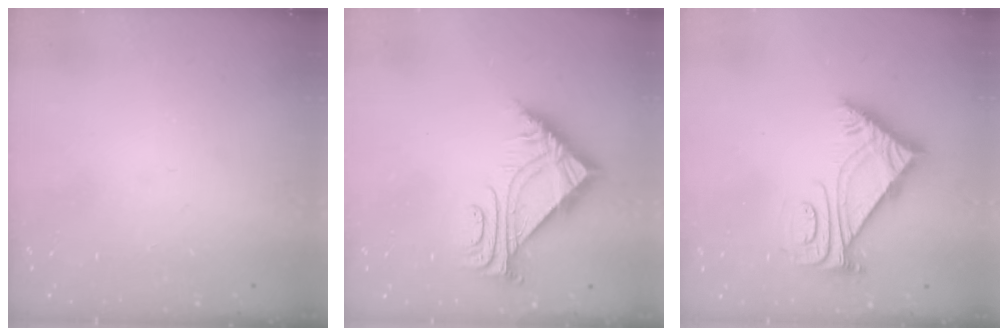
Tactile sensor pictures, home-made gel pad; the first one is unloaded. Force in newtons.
{"total": 6.5, "press": 6.4, "slide": 0.9}
{"total": 8.0, "press": 8.0, "slide": 0.6}